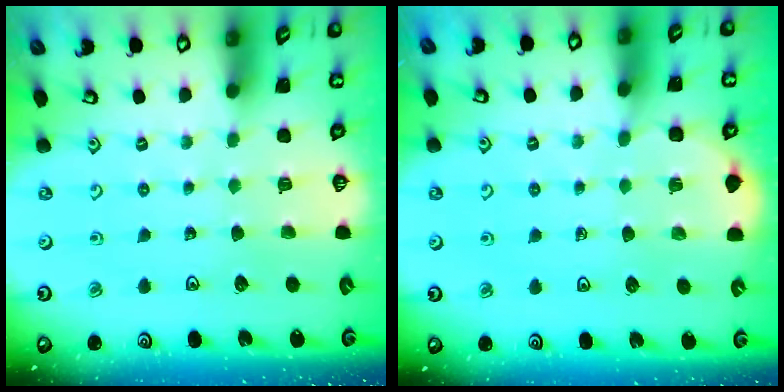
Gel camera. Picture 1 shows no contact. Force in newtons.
{"total": 4.4, "press": 3.9, "slide": 1.9}